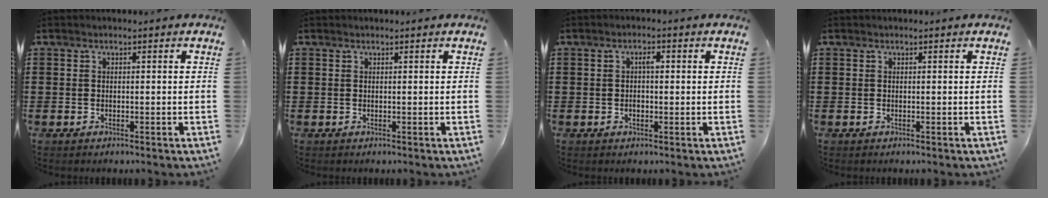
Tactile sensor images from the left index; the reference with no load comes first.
{"total": 0.0}
{"total": 2.0, "force": [0.2, 0.8, 1.8], "torque": [-0.036, 0.005, 0.002]}
{"total": 0.0}